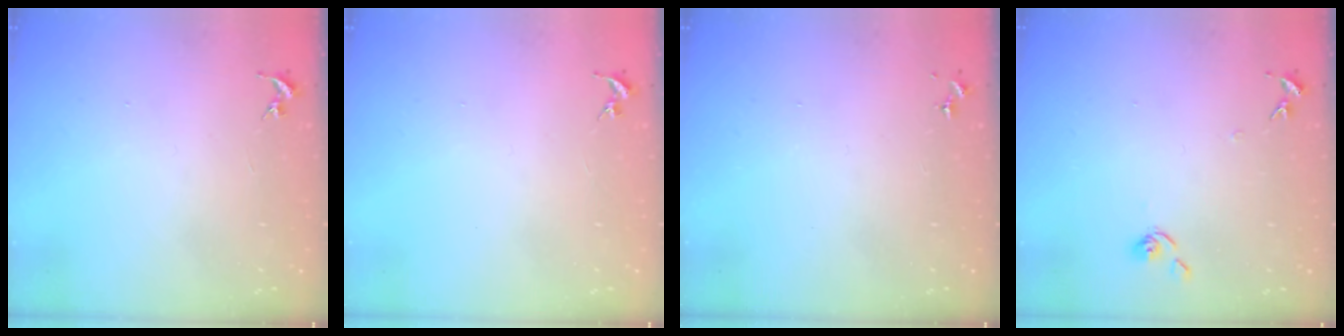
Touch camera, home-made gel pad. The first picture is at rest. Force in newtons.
{"total": 0.0}
{"total": 0.0}
{"total": 6.7, "press": 6.7, "slide": 0.6}